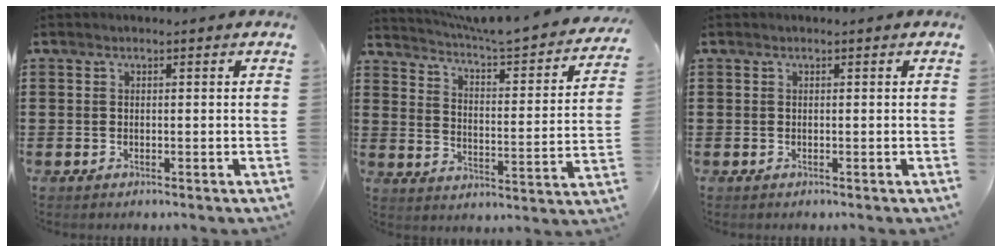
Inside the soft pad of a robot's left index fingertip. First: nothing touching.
{"total": 4.3, "force": [4.0, -0.4, 1.5], "torque": [-0.053, -0.042, 0.059]}
{"total": 0.0}